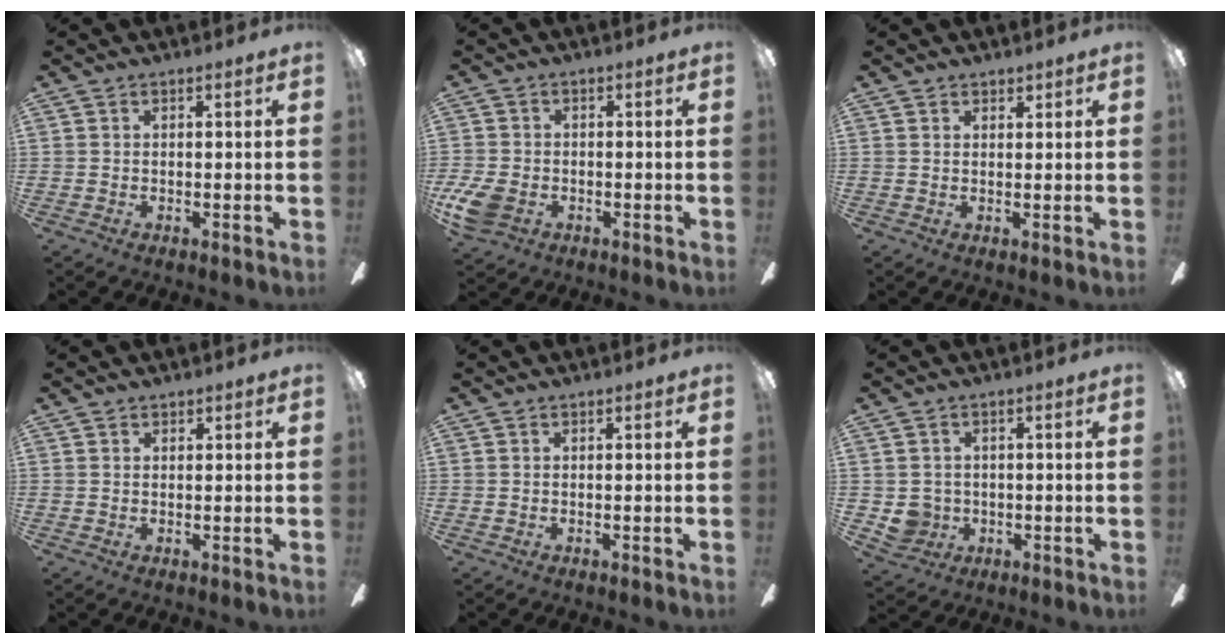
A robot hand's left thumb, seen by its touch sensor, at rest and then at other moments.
{"total": 6.8, "force": [-2.3, 4.9, 4.1], "torque": [-0.103, 0.007, -0.043]}
{"total": 1.5, "force": [1.3, 0.7, 0.0], "torque": [0.008, -0.004, 0.024]}
{"total": 1.1, "force": [1.0, 0.6, 0.0], "torque": [0.000, 0.000, 0.019]}
{"total": 0.0}
{"total": 4.4, "force": [0.0, 4.4, 0.7], "torque": [-0.022, 0.005, 0.002]}